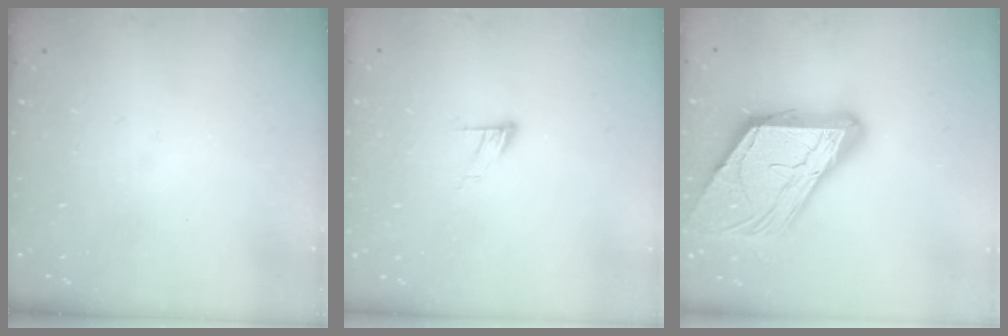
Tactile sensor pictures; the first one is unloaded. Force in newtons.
{"total": 6.5, "press": 6.5, "slide": 0.5}
{"total": 18.5, "press": 18.4, "slide": 1.9}